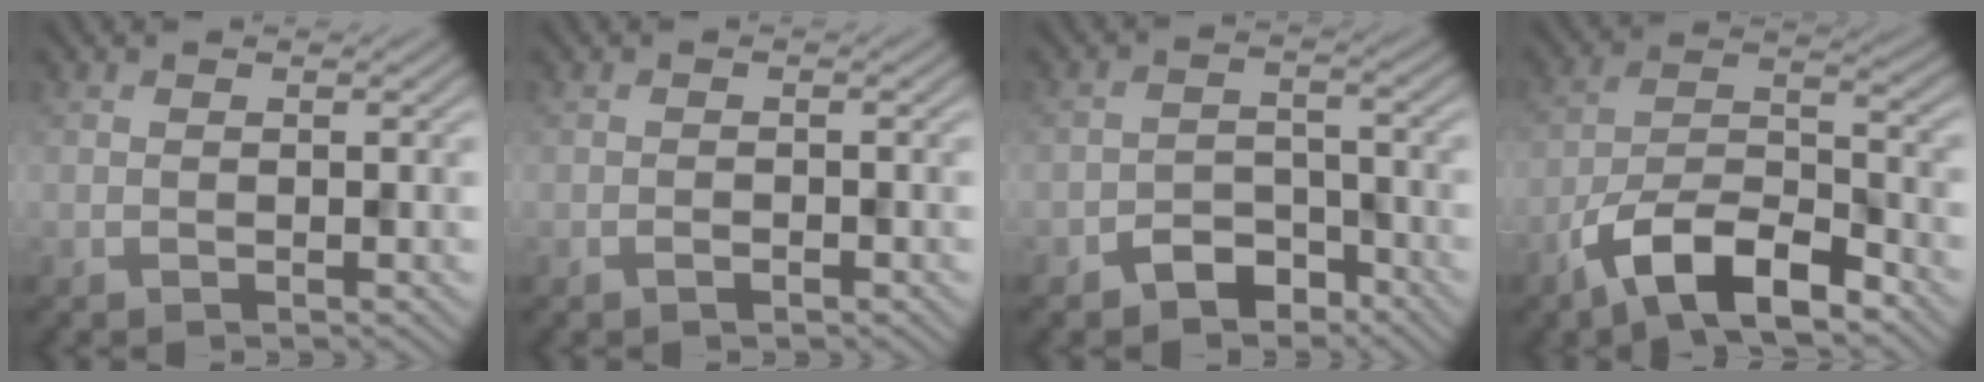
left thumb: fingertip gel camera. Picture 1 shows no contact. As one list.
[{"total": 0.8, "force": [-0.5, 0.3, 0.5], "torque": [-0.006, 0.000, -0.009]}, {"total": 4.4, "force": [-3.2, 2.4, 1.8], "torque": [-0.029, 0.003, -0.063]}, {"total": 11.1, "force": [-7.4, 3.9, 7.3], "torque": [-0.127, 0.000, -0.155]}]